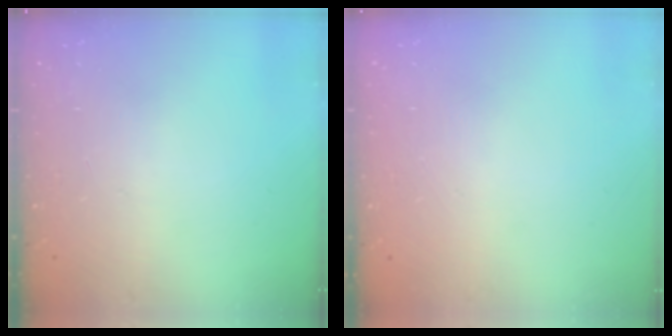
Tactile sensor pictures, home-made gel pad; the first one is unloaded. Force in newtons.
{"total": 0.0}